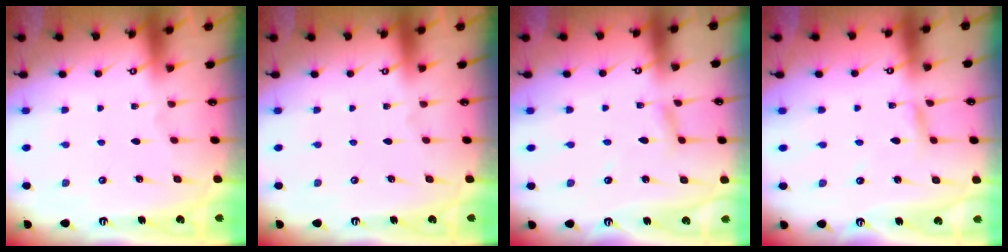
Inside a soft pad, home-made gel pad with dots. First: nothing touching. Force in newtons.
{"total": 0.0}
{"total": 2.7, "press": 2.7, "slide": 0.2}
{"total": 2.4, "press": 2.4, "slide": 0.2}